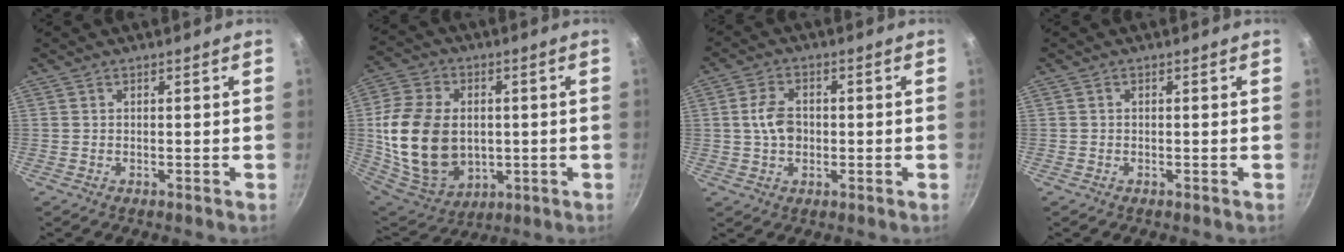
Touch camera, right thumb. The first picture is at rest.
{"total": 20.6, "force": [0.1, 14.9, 14.2], "torque": [-0.262, -0.002, 0.020]}
{"total": 6.0, "force": [0.0, 4.3, 4.1], "torque": [-0.065, 0.012, -0.005]}
{"total": 0.0}